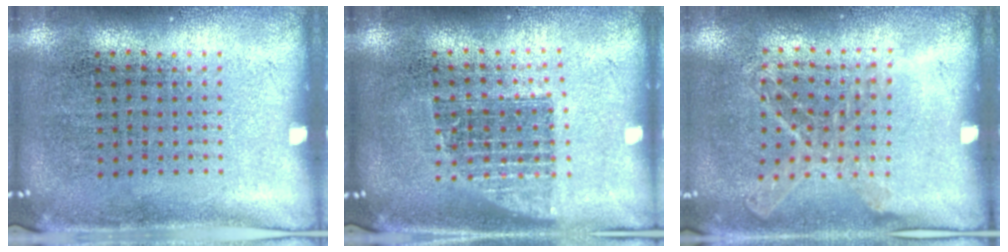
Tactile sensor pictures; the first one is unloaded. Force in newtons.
{"total": 1.4, "press": 1.2, "slide": 0.7}
{"total": 1.1, "press": 1.0, "slide": 0.3}